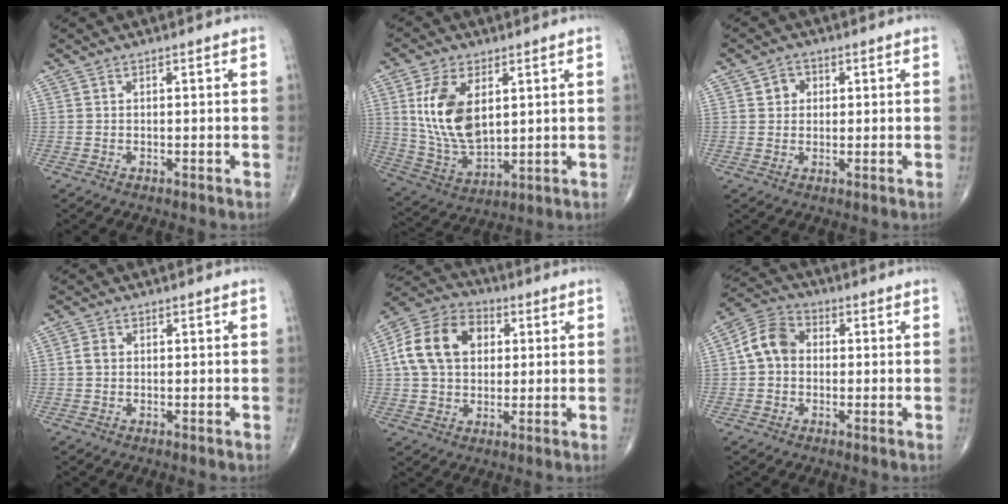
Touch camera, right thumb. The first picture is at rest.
{"total": 14.4, "force": [3.7, 8.1, 11.3], "torque": [-0.209, -0.019, 0.083]}
{"total": 3.2, "force": [0.9, 2.8, 1.3], "torque": [-0.003, 0.000, 0.011]}
{"total": 1.8, "force": [0.0, 1.5, 1.1], "torque": [-0.018, 0.003, -0.002]}
{"total": 14.7, "force": [2.7, 10.8, 9.6], "torque": [-0.158, 0.018, 0.039]}
{"total": 7.8, "force": [0.1, 6.2, 4.7], "torque": [-0.079, 0.026, -0.012]}